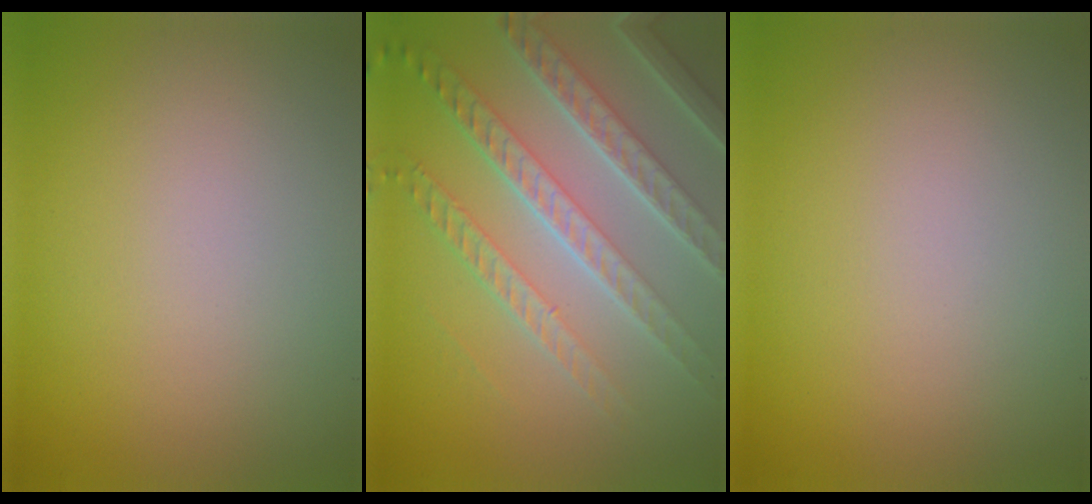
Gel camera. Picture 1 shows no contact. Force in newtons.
{"total": 6.8, "press": 5.3, "slide": 4.3}
{"total": 0.0}